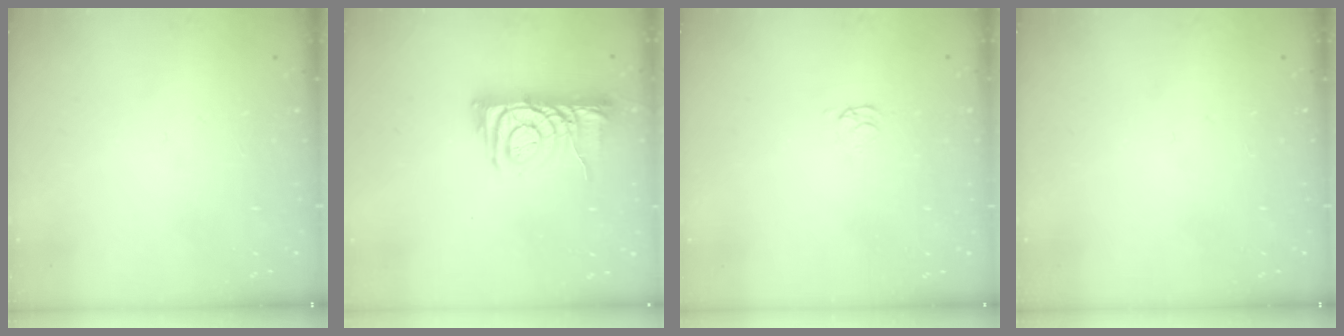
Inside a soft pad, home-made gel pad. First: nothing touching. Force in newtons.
{"total": 7.9, "press": 7.9, "slide": 1.0}
{"total": 1.6, "press": 1.6, "slide": 0.4}
{"total": 0.0}